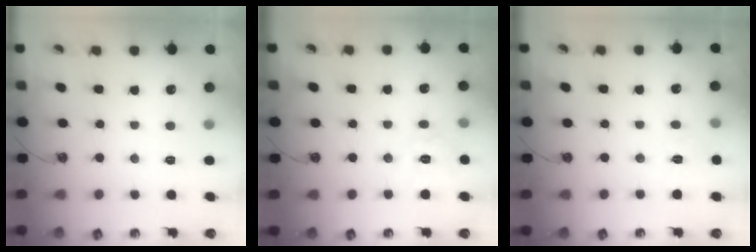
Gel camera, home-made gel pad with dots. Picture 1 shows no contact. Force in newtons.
{"total": 9.1, "press": 9.1, "slide": 0.8}
{"total": 4.9, "press": 4.9, "slide": 0.7}